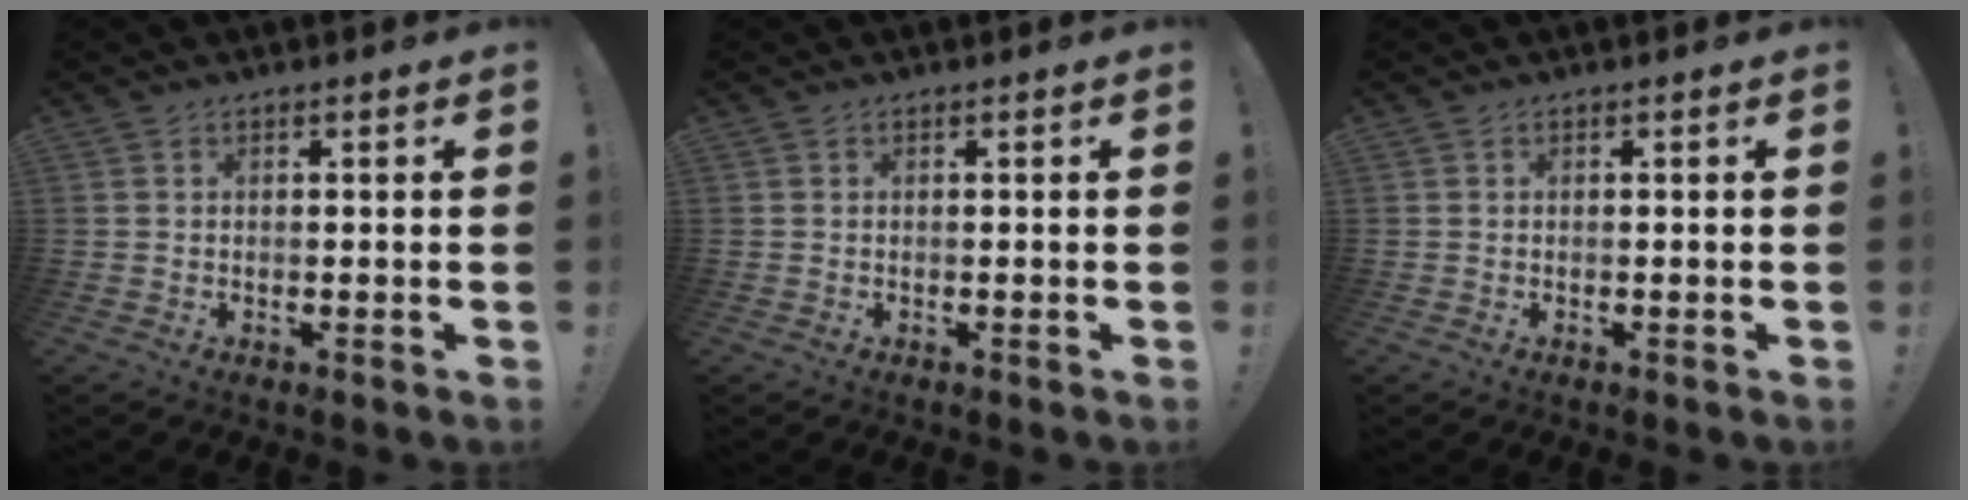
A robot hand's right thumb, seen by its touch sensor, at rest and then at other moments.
{"total": 0.0}
{"total": 0.0}